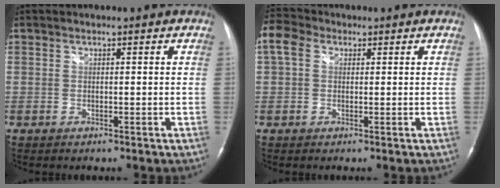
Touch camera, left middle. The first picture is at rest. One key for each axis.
{"total": 5.2, "fx": 1.8, "fy": 3.8, "fz": 3.1, "tx": -0.081, "ty": 0.034, "tz": 0.034}